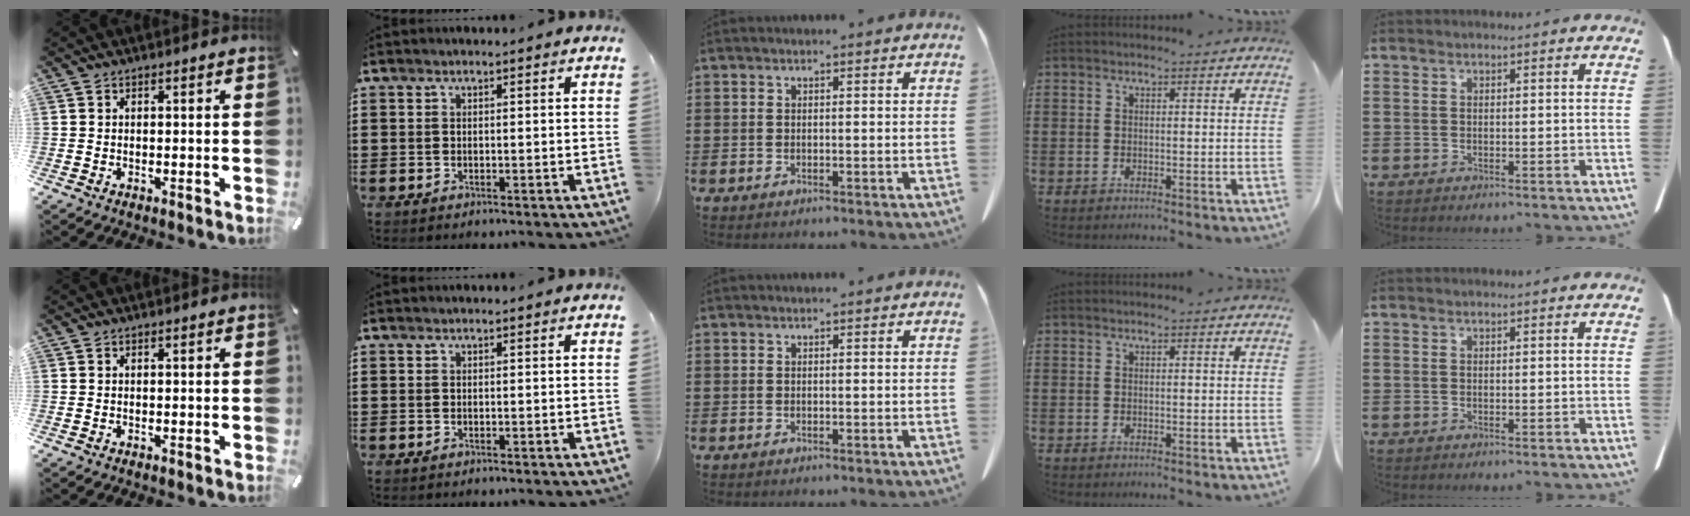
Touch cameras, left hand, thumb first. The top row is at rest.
{}